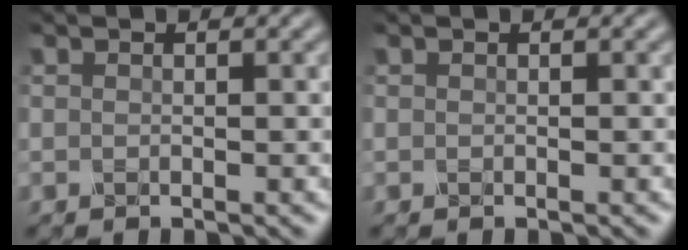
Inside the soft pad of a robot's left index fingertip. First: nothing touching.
{"total": 0.0}